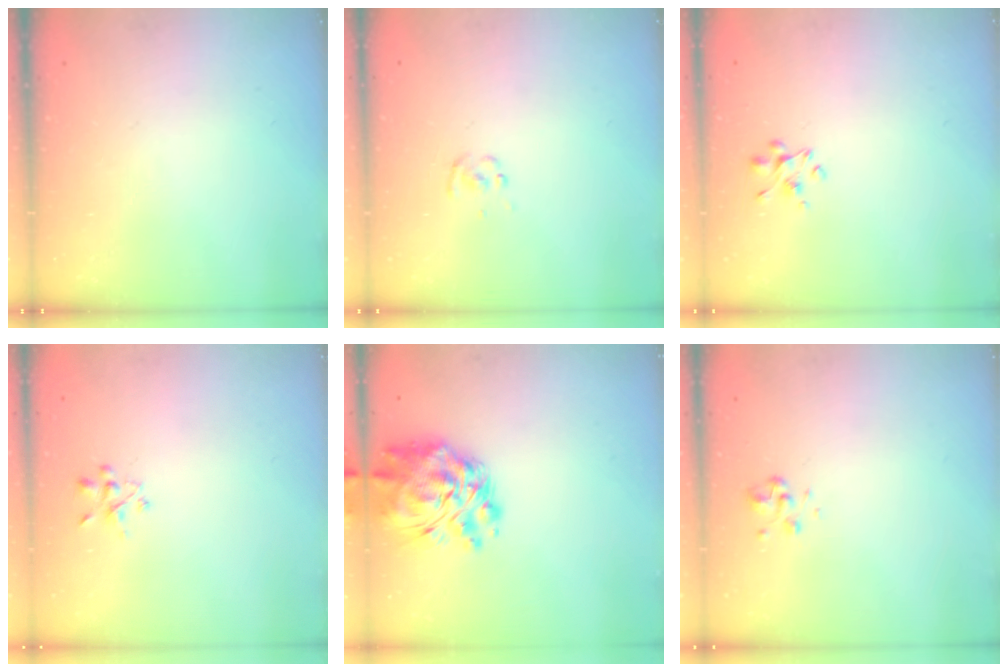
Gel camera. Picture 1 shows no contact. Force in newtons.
{"total": 1.1, "press": 1.1, "slide": 0.2}
{"total": 2.8, "press": 2.7, "slide": 0.7}
{"total": 2.2, "press": 2.1, "slide": 0.8}
{"total": 13.3, "press": 12.2, "slide": 5.4}
{"total": 2.9, "press": 2.8, "slide": 0.9}